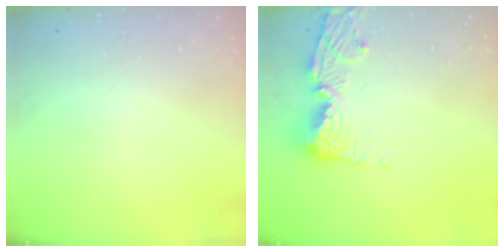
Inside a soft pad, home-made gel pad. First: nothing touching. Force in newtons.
{"total": 12.9, "press": 12.8, "slide": 1.6}